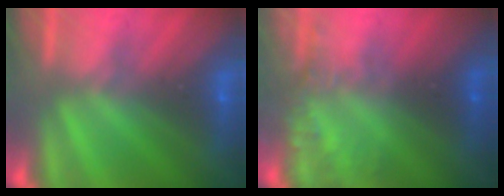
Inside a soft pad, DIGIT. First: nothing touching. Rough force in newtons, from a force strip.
{"total": 2.2}